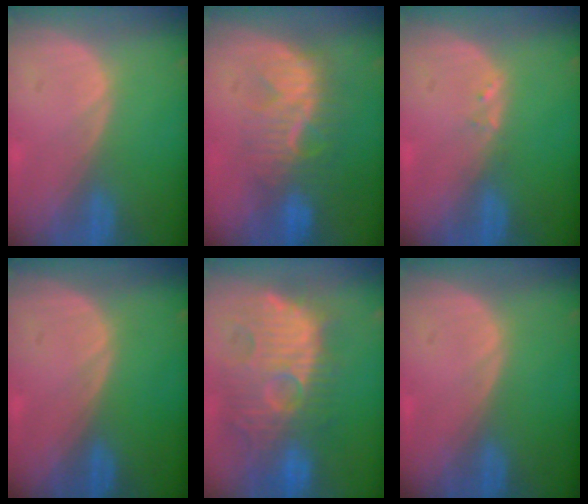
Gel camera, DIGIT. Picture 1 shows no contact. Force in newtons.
{"total": 8.4, "press": 7.9, "slide": 2.6}
{"total": 1.0, "press": 1.0, "slide": 0.2}
{"total": 0.0}
{"total": 12.8, "press": 12.2, "slide": 3.9}
{"total": 0.0}